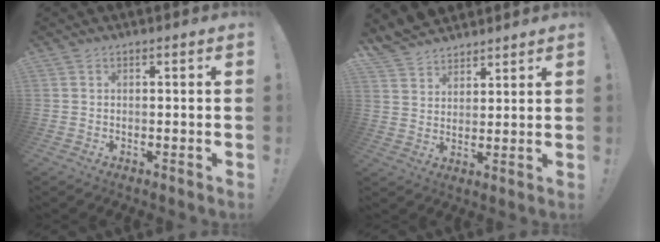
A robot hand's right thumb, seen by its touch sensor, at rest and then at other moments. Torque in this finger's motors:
{"motor_torque": [0.23, 1.99, 0.17, 0.17, 0.04]}